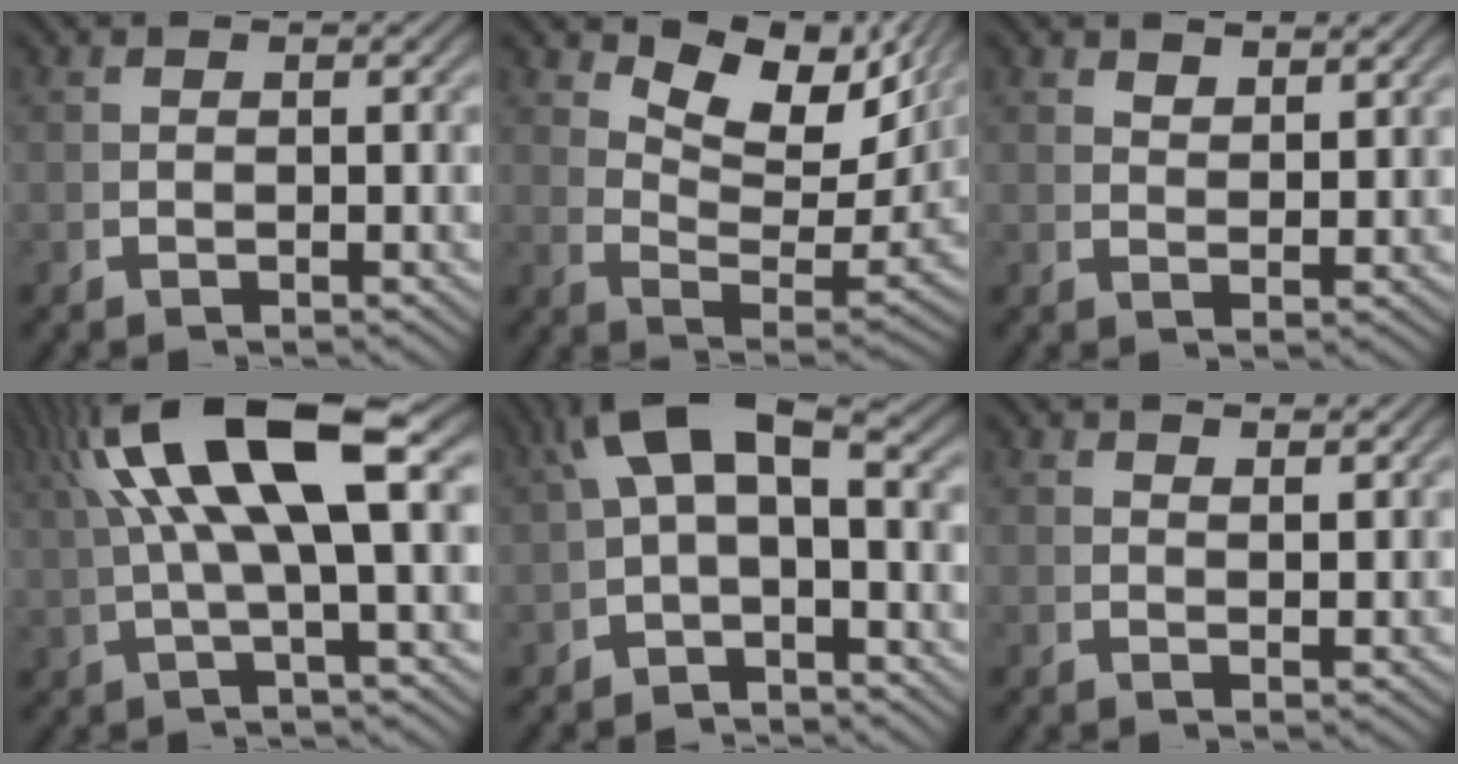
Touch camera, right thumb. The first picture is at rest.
{"total": 10.5, "force": [4.5, 5.2, 7.9], "torque": [-0.126, -0.001, 0.071]}
{"total": 2.3, "force": [2.2, 0.2, 0.5], "torque": [-0.003, -0.001, 0.044]}
{"total": 9.6, "force": [2.9, 2.8, 8.8], "torque": [-0.154, 0.023, 0.045]}
{"total": 5.1, "force": [-0.1, 2.5, 4.4], "torque": [-0.078, 0.001, 0.004]}
{"total": 1.9, "force": [1.8, 0.2, 0.5], "torque": [-0.003, 0.002, 0.032]}